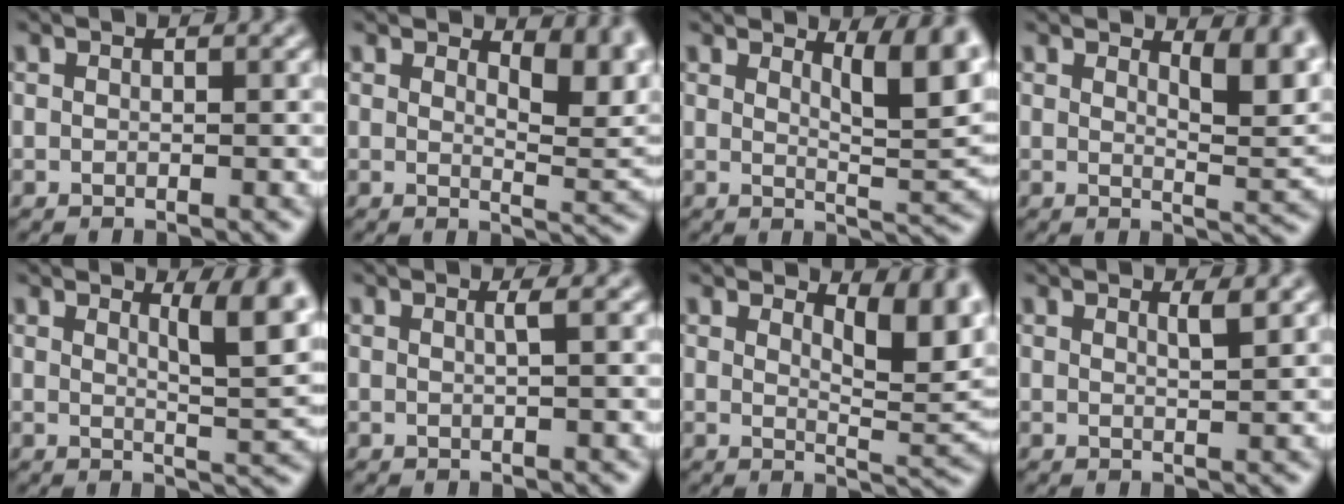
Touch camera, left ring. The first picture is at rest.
{"total": 4.8, "force": [2.4, 1.9, 3.7], "torque": [-0.045, -0.007, 0.033]}
{"total": 5.8, "force": [2.8, 1.7, 4.8], "torque": [-0.058, -0.005, 0.044]}
{"total": 4.9, "force": [2.4, 1.6, 3.9], "torque": [-0.047, -0.007, 0.036]}
{"total": 5.7, "force": [2.6, 1.3, 4.9], "torque": [-0.057, -0.006, 0.039]}
{"total": 1.0, "force": [0.2, 0.3, 1.0], "torque": [-0.010, 0.003, -0.001]}
{"total": 5.3, "force": [2.5, 1.9, 4.3], "torque": [-0.057, -0.008, 0.036]}
{"total": 1.4, "force": [0.9, 0.3, 1.0], "torque": [-0.011, 0.000, 0.011]}